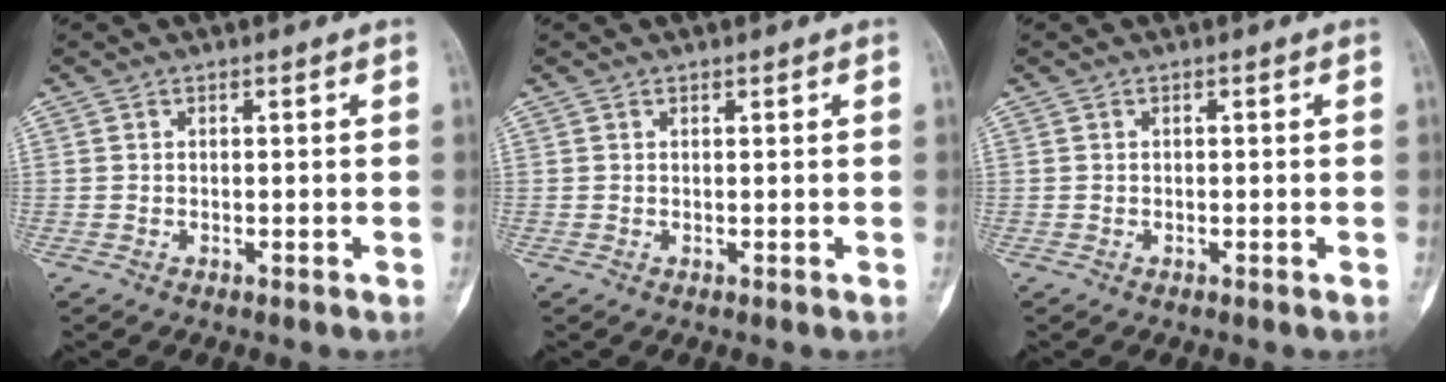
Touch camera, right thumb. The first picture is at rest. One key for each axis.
{"total": 0.0}
{"total": 0.0}